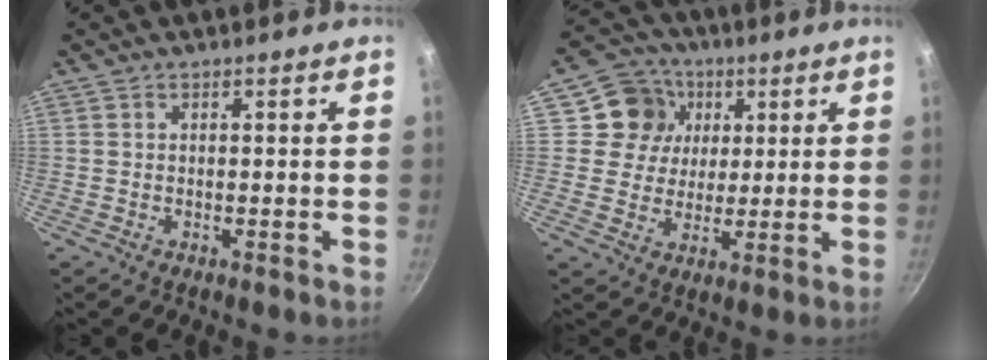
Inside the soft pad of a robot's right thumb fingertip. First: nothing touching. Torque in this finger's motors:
{"motor_torque": [-0.58, 0.69, -0.33, 0.09, -0.01]}